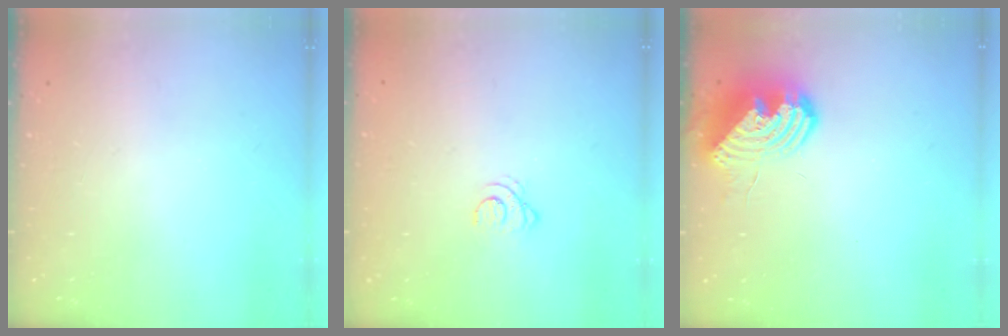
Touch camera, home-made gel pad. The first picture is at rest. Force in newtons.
{"total": 2.1, "press": 2.1, "slide": 0.2}
{"total": 12.4, "press": 12.3, "slide": 1.7}